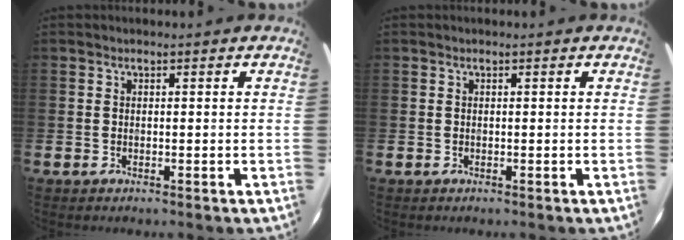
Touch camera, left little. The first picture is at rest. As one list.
[{"total": 0.0}]